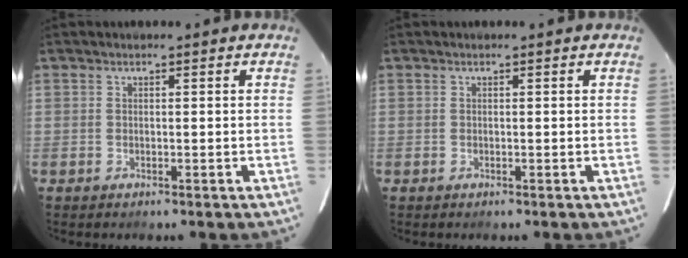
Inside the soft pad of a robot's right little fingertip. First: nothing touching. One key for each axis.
{"total": 0.0}